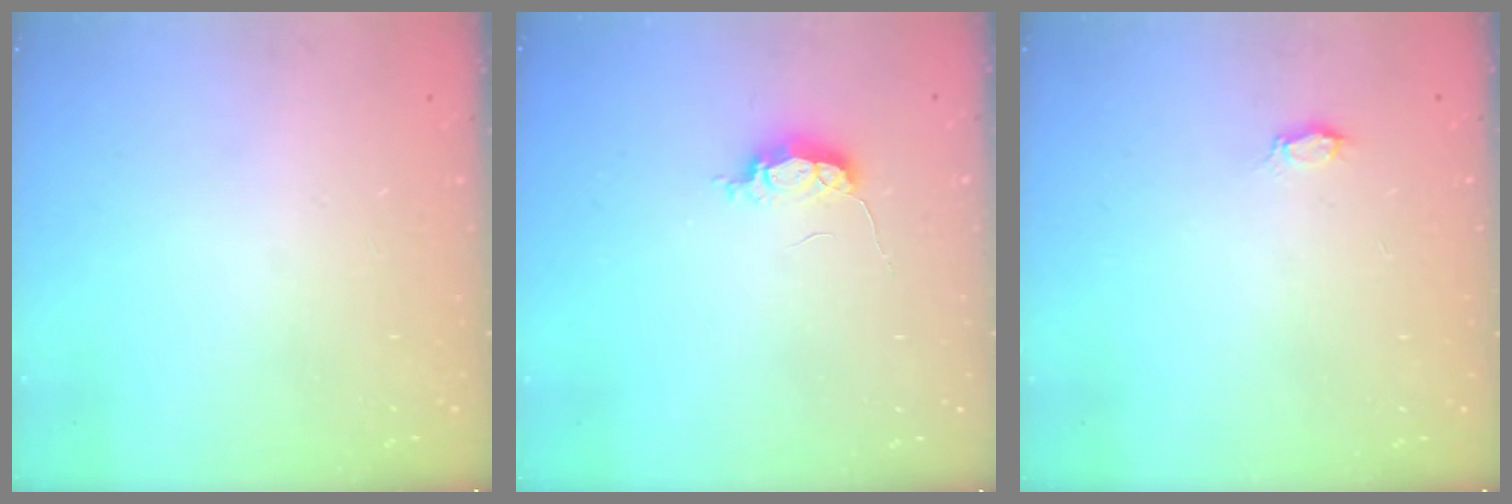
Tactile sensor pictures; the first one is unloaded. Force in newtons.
{"total": 4.5, "press": 4.4, "slide": 0.6}
{"total": 2.1, "press": 2.1, "slide": 0.3}